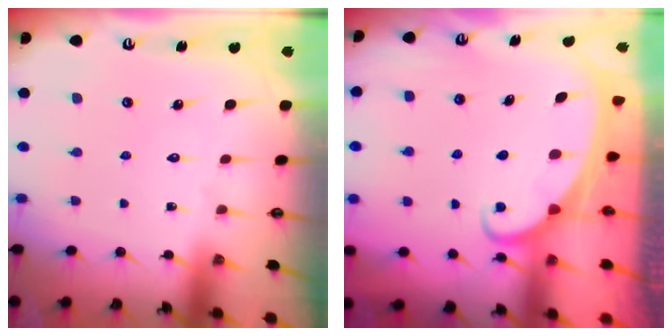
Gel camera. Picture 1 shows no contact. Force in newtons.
{"total": 2.0, "press": 2.0, "slide": 0.1}